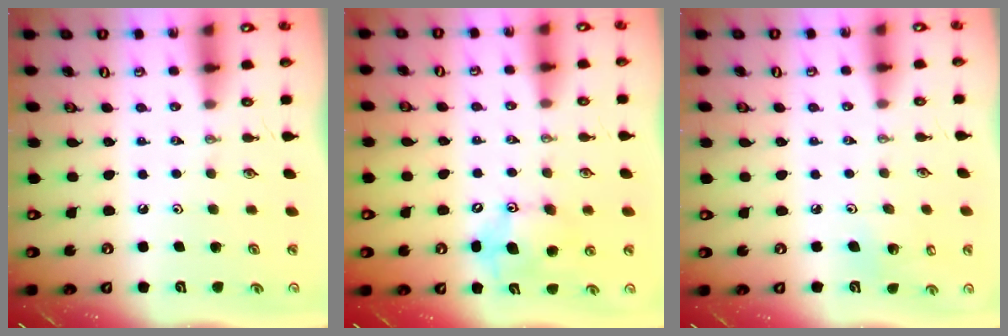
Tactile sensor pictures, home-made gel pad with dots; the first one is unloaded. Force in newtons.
{"total": 11.5, "press": 11.2, "slide": 2.6}
{"total": 5.1, "press": 4.7, "slide": 2.1}